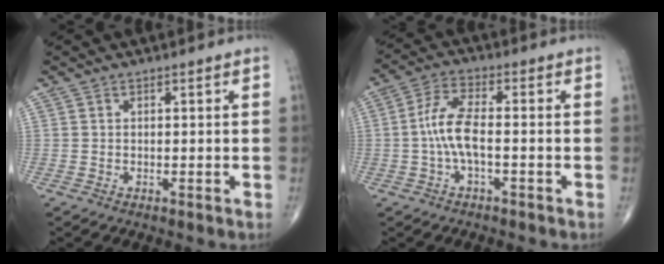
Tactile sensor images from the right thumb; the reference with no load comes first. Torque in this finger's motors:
{"motor_torque": [2.19, 2.83, 0.77, -0.61, 0.32]}